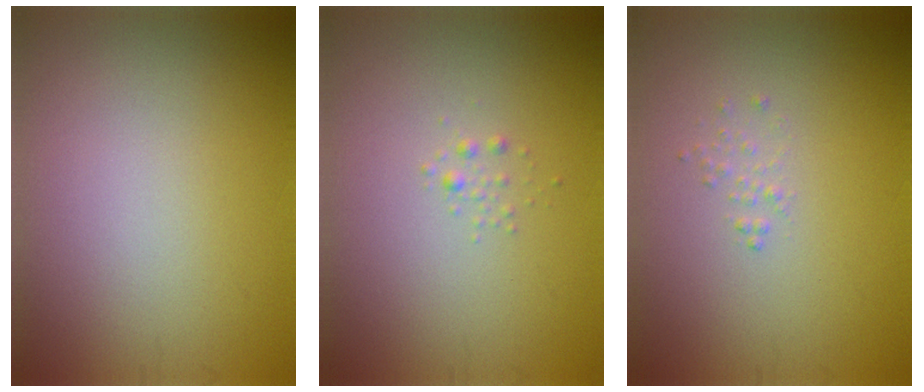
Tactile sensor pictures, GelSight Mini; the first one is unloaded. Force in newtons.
{"total": 0.6, "press": 0.6, "slide": 0.0}
{"total": 0.7, "press": 0.7, "slide": 0.1}